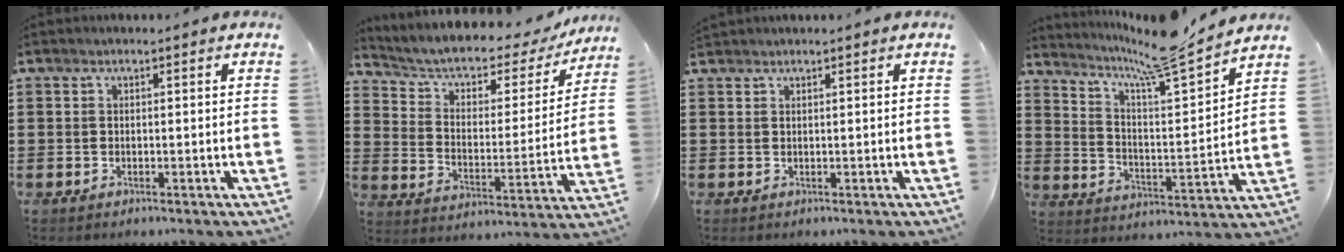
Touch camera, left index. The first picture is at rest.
{"total": 4.3, "force": [2.7, 2.5, 2.3], "torque": [-0.063, -0.020, 0.037]}
{"total": 0.8, "force": [0.8, 0.1, 0.0], "torque": [-0.002, 0.000, 0.016]}
{"total": 9.8, "force": [8.5, 0.1, 4.9], "torque": [-0.118, -0.053, 0.137]}